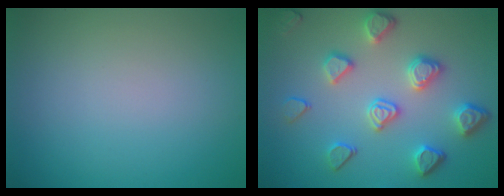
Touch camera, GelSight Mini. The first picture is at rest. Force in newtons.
{"total": 4.6, "press": 4.1, "slide": 2.1}